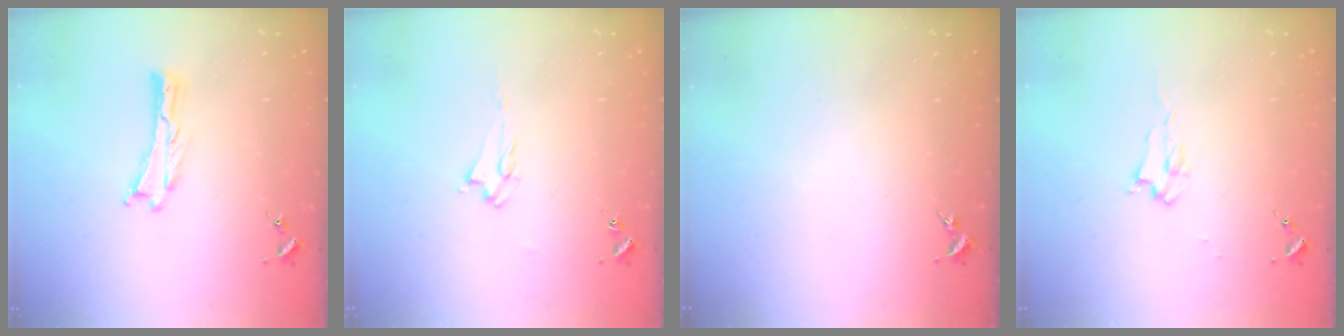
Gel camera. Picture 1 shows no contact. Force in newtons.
{"total": 1.9, "press": 1.9, "slide": 0.3}
{"total": 0.0}
{"total": 2.2, "press": 2.2, "slide": 0.4}